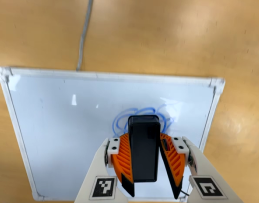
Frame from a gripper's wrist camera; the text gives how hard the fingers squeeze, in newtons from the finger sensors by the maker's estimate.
{"total": 10.2, "left": 10.9, "right": 9.5}